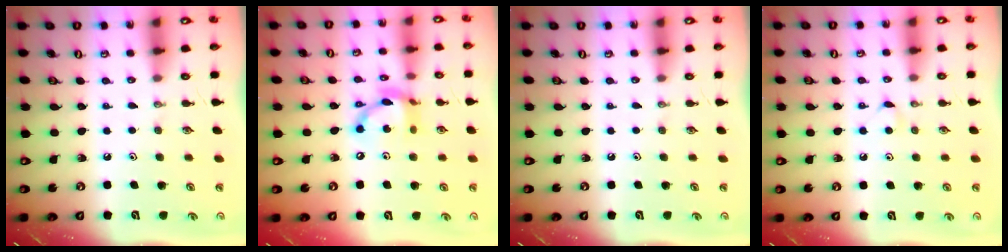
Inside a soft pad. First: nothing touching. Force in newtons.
{"total": 13.4, "press": 13.3, "slide": 1.1}
{"total": 0.0}
{"total": 3.7, "press": 3.6, "slide": 0.6}